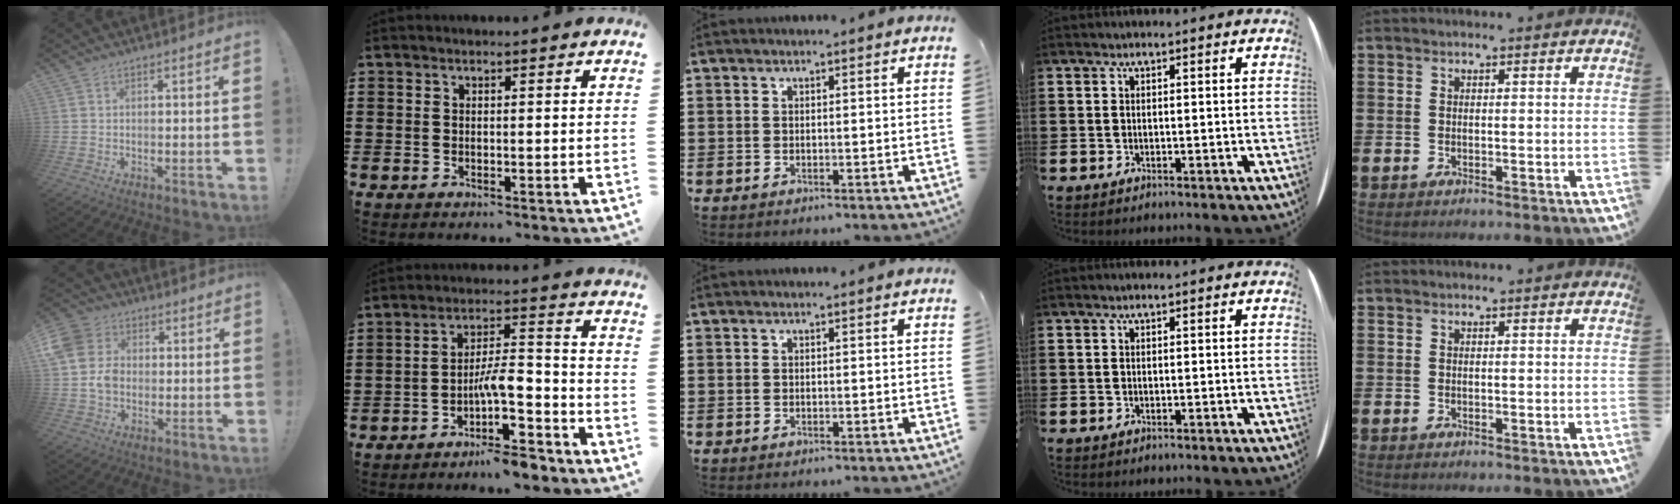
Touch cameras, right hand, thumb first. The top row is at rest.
{"thumb": {"total": 9.8, "force": [-0.3, 8.5, 4.9], "torque": [-0.088, 0.006, -0.002]}, "index": {"total": 8.0, "force": [-4.9, 2.2, 5.9], "torque": [-0.104, 0.005, -0.092]}}